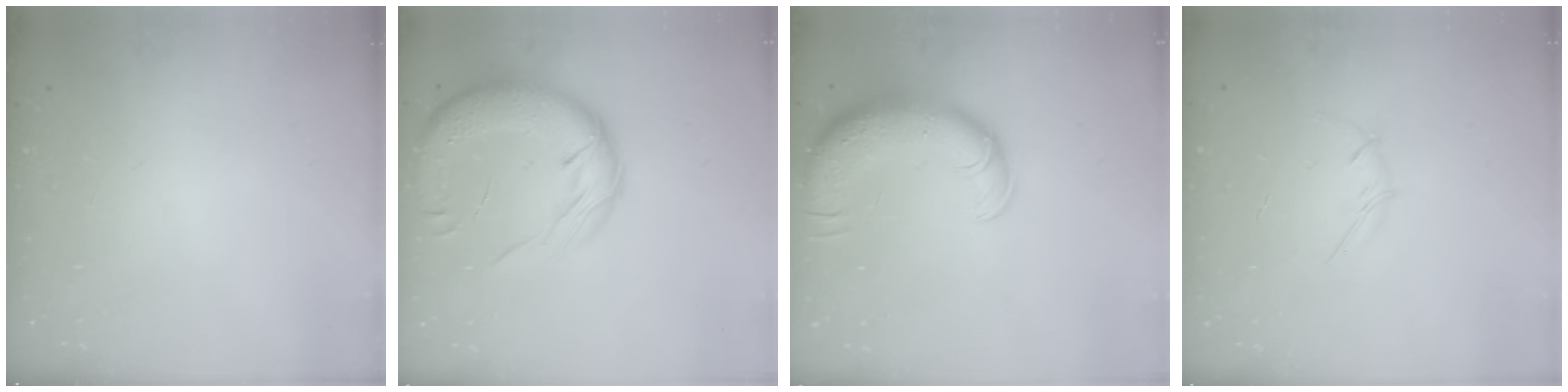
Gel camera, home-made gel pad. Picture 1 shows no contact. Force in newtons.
{"total": 19.3, "press": 18.8, "slide": 3.9}
{"total": 13.9, "press": 13.5, "slide": 3.3}
{"total": 3.6, "press": 3.5, "slide": 0.9}